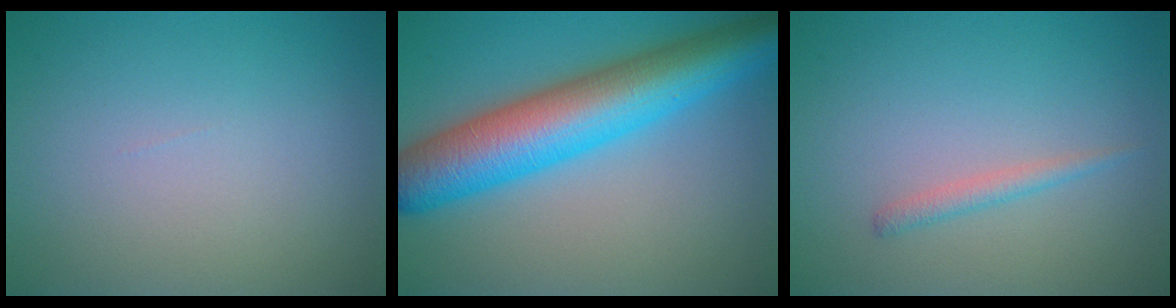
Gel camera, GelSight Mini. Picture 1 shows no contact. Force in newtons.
{"total": 10.5, "press": 10.5, "slide": 0.3}
{"total": 1.2, "press": 1.2, "slide": 0.1}